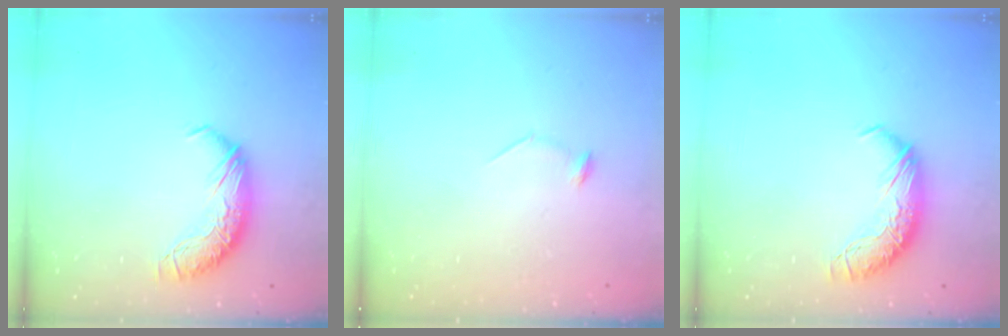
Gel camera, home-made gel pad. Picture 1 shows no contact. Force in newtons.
{"total": 8.4, "press": 8.3, "slide": 0.9}
{"total": 0.0}